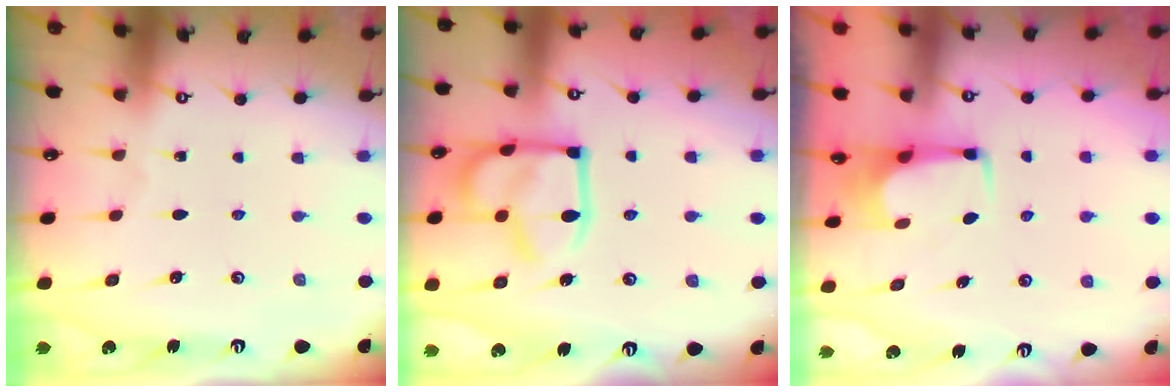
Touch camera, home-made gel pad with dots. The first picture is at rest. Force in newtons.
{"total": 14.5, "press": 14.4, "slide": 1.1}
{"total": 2.5, "press": 2.4, "slide": 0.4}